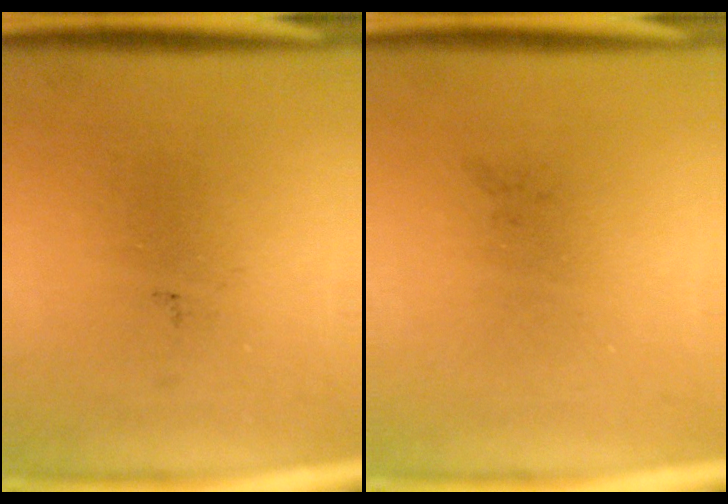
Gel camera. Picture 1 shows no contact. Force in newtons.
{"total": 0.0}